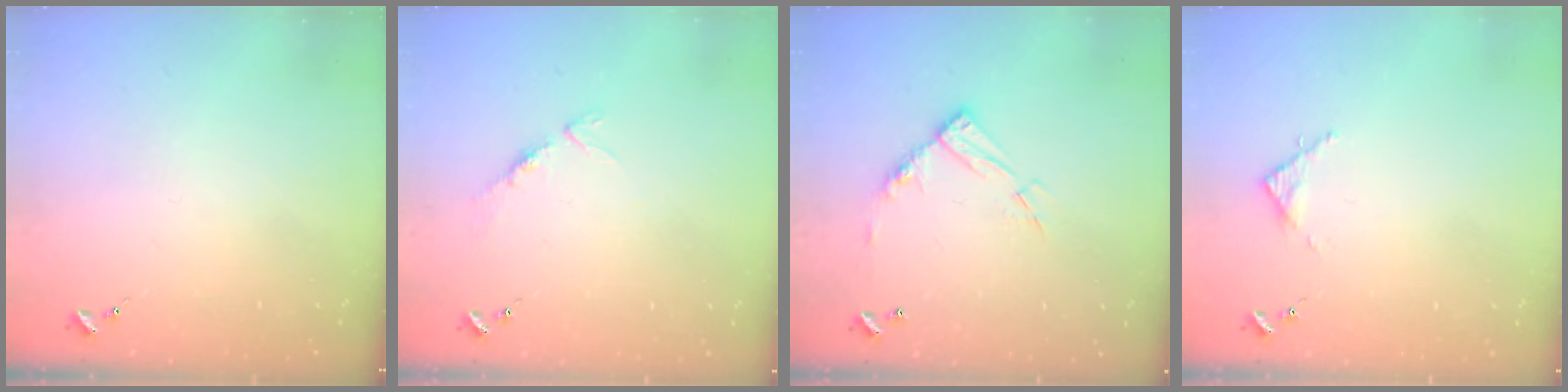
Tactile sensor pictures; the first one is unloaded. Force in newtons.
{"total": 5.9, "press": 5.9, "slide": 0.5}
{"total": 12.2, "press": 12.1, "slide": 0.9}
{"total": 2.8, "press": 2.8, "slide": 0.4}